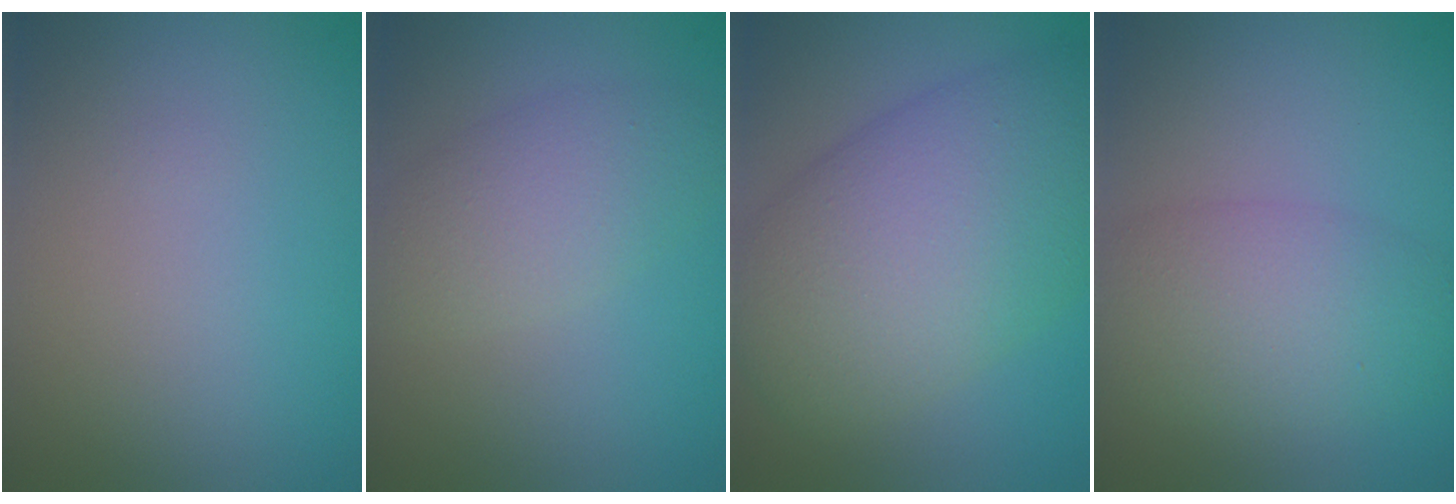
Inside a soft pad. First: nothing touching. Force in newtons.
{"total": 3.5, "press": 3.5, "slide": 0.2}
{"total": 10.8, "press": 10.8, "slide": 0.3}
{"total": 5.2, "press": 5.2, "slide": 0.1}